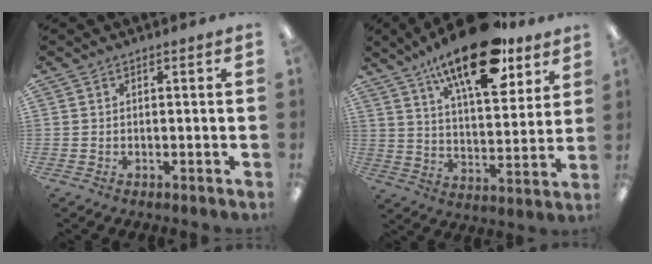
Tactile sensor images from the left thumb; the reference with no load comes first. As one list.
[{"total": 20.7, "force": [14.3, 7.5, 12.9], "torque": [-0.202, -0.073, 0.234]}]